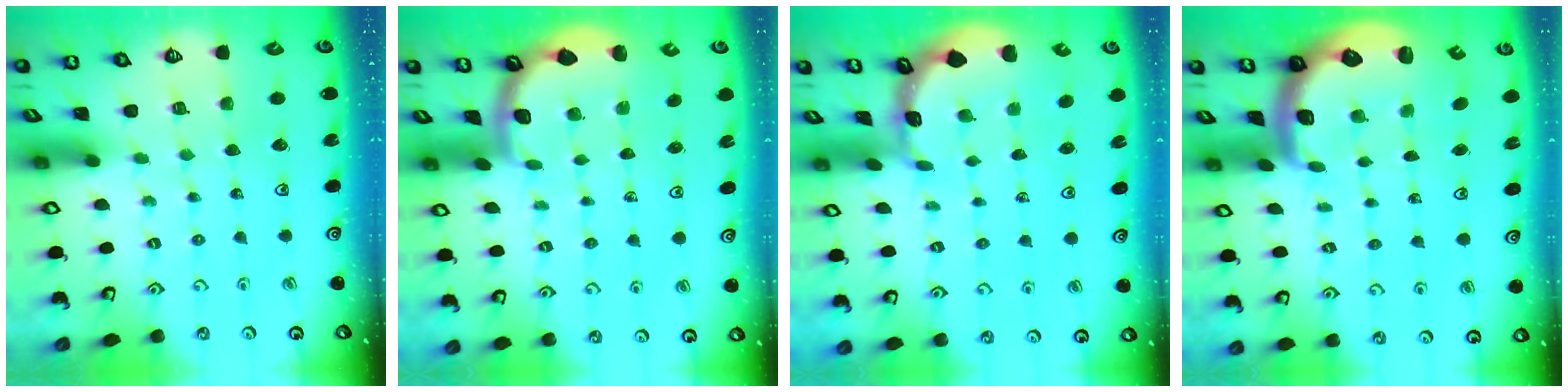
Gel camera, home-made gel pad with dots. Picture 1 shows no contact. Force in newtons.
{"total": 1.7, "press": 1.7, "slide": 0.1}
{"total": 1.4, "press": 1.4, "slide": 0.1}
{"total": 2.8, "press": 2.5, "slide": 1.4}